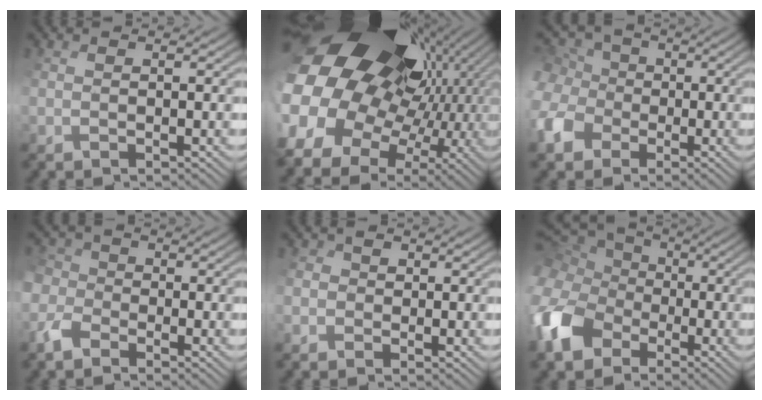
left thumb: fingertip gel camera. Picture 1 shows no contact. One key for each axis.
{"total": 22.7, "fx": 3.7, "fy": 18.2, "fz": 13.1, "tx": -0.268, "ty": -0.010, "tz": 0.037}
{"total": 8.3, "fx": -0.8, "fy": 7.2, "fz": 4.0, "tx": -0.128, "ty": 0.005, "tz": -0.021}
{"total": 3.5, "fx": -1.8, "fy": 2.4, "fz": 1.7, "tx": -0.051, "ty": 0.007, "tz": -0.046}
{"total": 2.1, "fx": -0.6, "fy": 2.0, "fz": 0.6, "tx": -0.015, "ty": 0.005, "tz": -0.009}
{"total": 13.3, "fx": -2.6, "fy": 10.6, "fz": 7.7, "tx": -0.246, "ty": -0.029, "tz": -0.032}